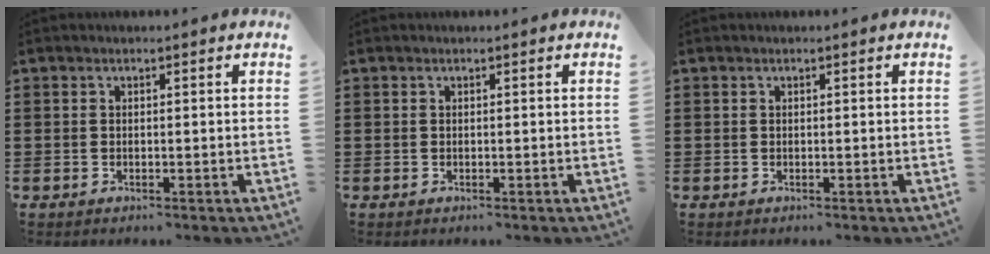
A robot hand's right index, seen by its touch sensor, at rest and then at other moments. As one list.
[{"total": 0.0}, {"total": 0.0}]